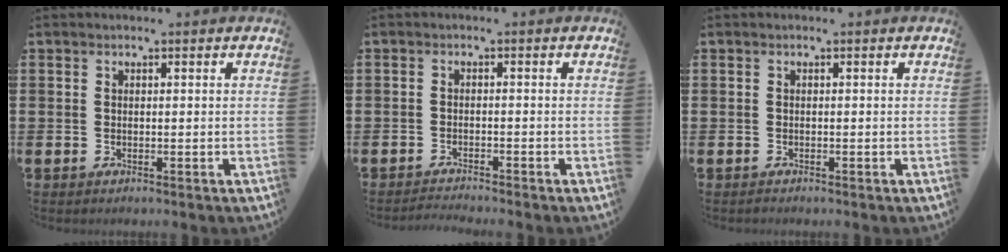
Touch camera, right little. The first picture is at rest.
{"total": 1.2, "force": [-1.2, -0.1, 0.0], "torque": [-0.008, -0.002, -0.021]}
{"total": 0.0}